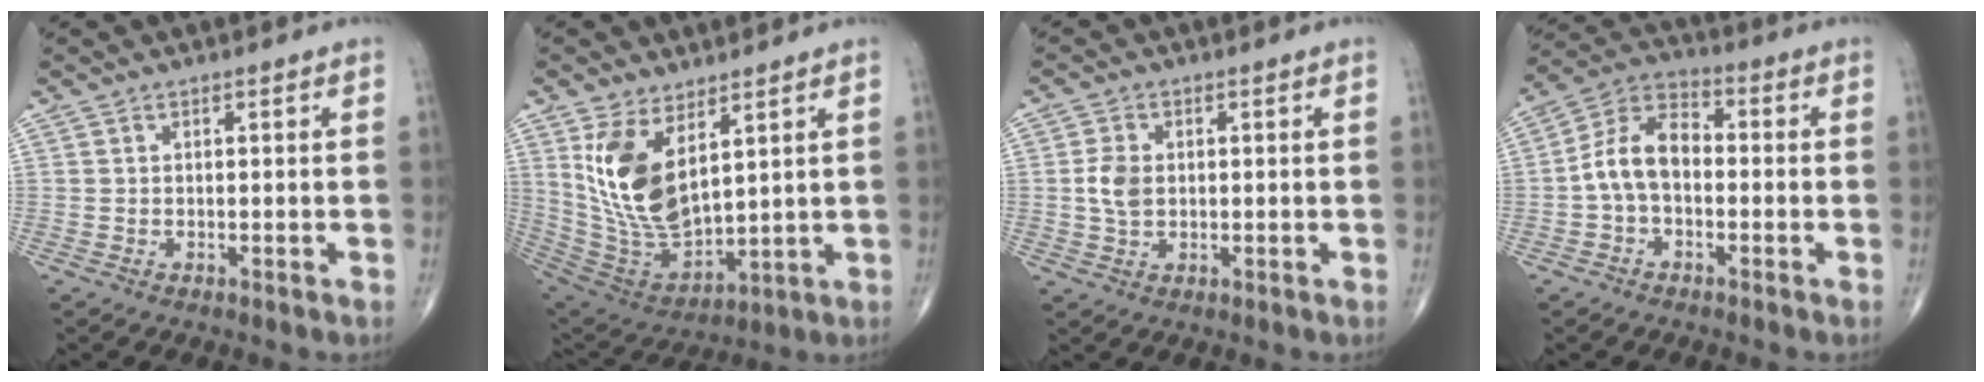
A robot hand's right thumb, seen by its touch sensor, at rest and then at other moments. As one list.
[{"total": 15.3, "force": [5.7, 7.7, 12.0], "torque": [-0.216, -0.031, 0.135]}, {"total": 4.4, "force": [0.2, 3.0, 3.1], "torque": [-0.061, 0.002, 0.003]}, {"total": 9.6, "force": [-1.2, 6.2, 7.3], "torque": [-0.125, 0.036, -0.037]}]